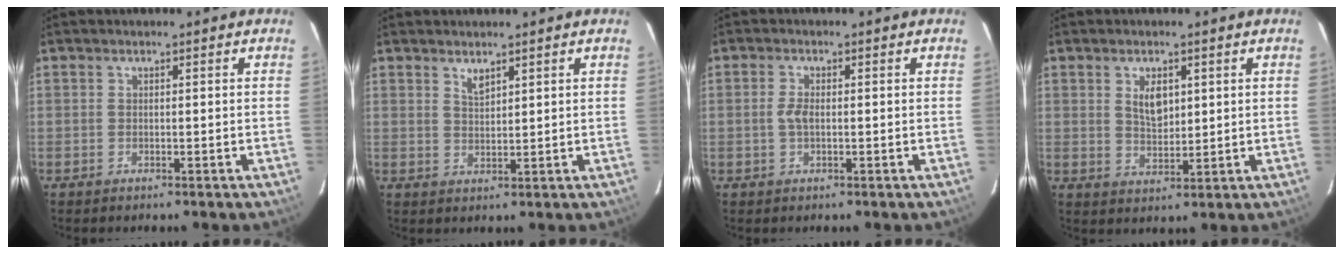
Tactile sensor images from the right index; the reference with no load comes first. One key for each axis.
{"total": 1.8, "fx": 1.6, "fy": 0.2, "fz": 0.7, "tx": -0.012, "ty": -0.002, "tz": 0.029}
{"total": 2.1, "fx": -0.3, "fy": 0.9, "fz": 1.9, "tx": -0.042, "ty": 0.002, "tz": -0.005}
{"total": 4.1, "fx": 1.6, "fy": 2.2, "fz": 3.1, "tx": -0.052, "ty": 0.000, "tz": 0.031}